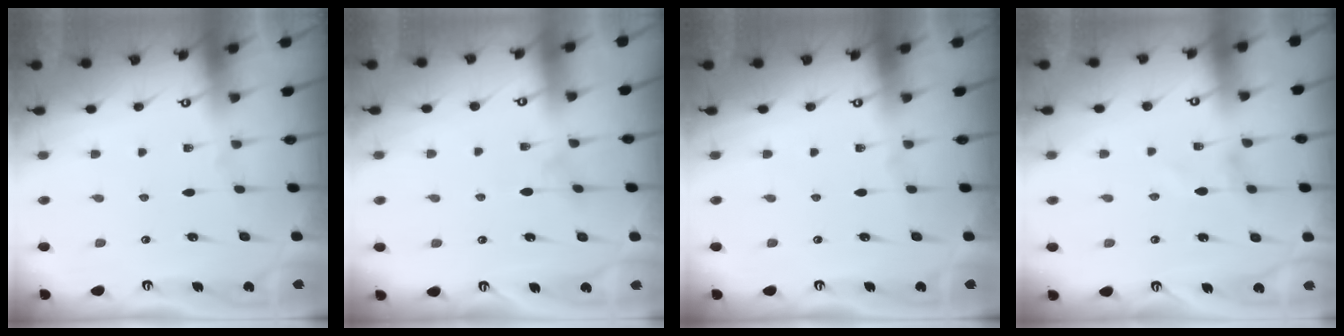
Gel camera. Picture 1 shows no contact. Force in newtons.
{"total": 2.5, "press": 2.5, "slide": 0.2}
{"total": 0.0}
{"total": 0.8, "press": 0.8, "slide": 0.1}